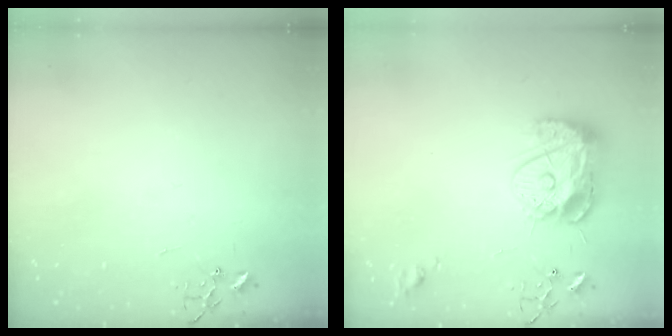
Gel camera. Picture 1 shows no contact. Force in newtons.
{"total": 14.7, "press": 14.6, "slide": 1.4}